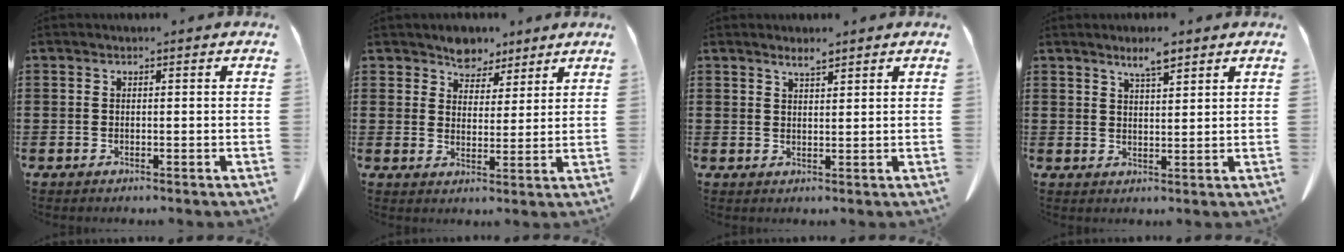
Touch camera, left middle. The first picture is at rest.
{"total": 5.3, "force": [4.6, 2.8, 0.3], "torque": [-0.030, -0.008, 0.085]}
{"total": 2.3, "force": [1.9, 0.2, 1.2], "torque": [-0.026, -0.001, 0.036]}
{"total": 4.1, "force": [3.2, 0.6, 2.4], "torque": [-0.054, -0.003, 0.057]}